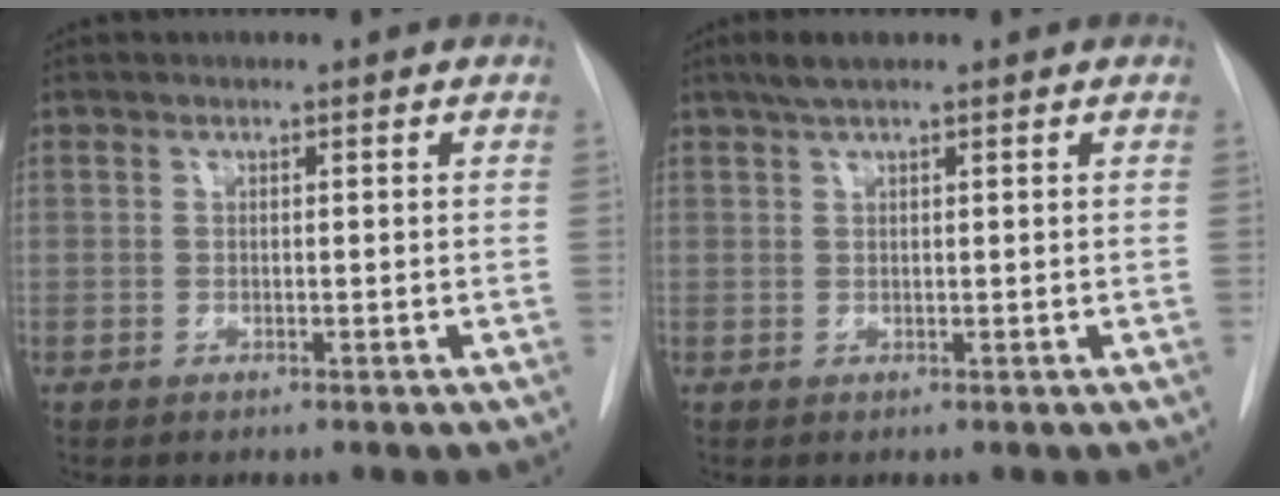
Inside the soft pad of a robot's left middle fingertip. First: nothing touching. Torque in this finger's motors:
{"motor_torque": [0.36, -0.32, 0.06, 0.01]}